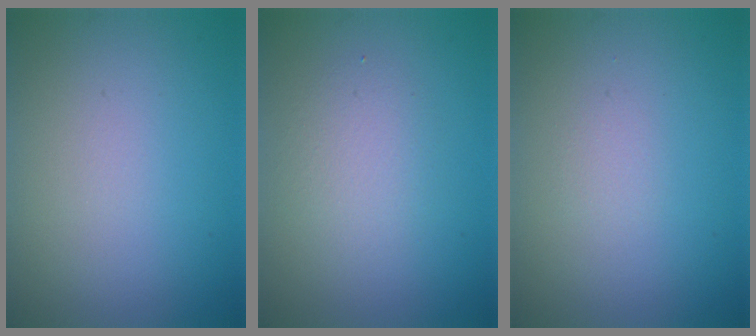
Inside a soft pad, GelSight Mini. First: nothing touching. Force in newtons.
{"total": 2.2, "press": 2.2, "slide": 0.2}
{"total": 0.6, "press": 0.6, "slide": 0.1}